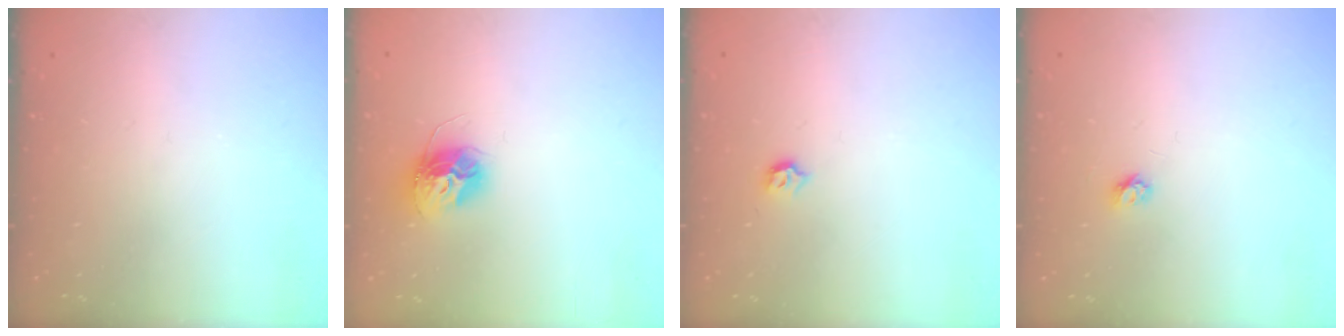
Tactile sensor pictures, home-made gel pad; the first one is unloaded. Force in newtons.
{"total": 12.4, "press": 12.4, "slide": 1.0}
{"total": 3.4, "press": 3.3, "slide": 0.6}
{"total": 3.4, "press": 3.4, "slide": 0.4}